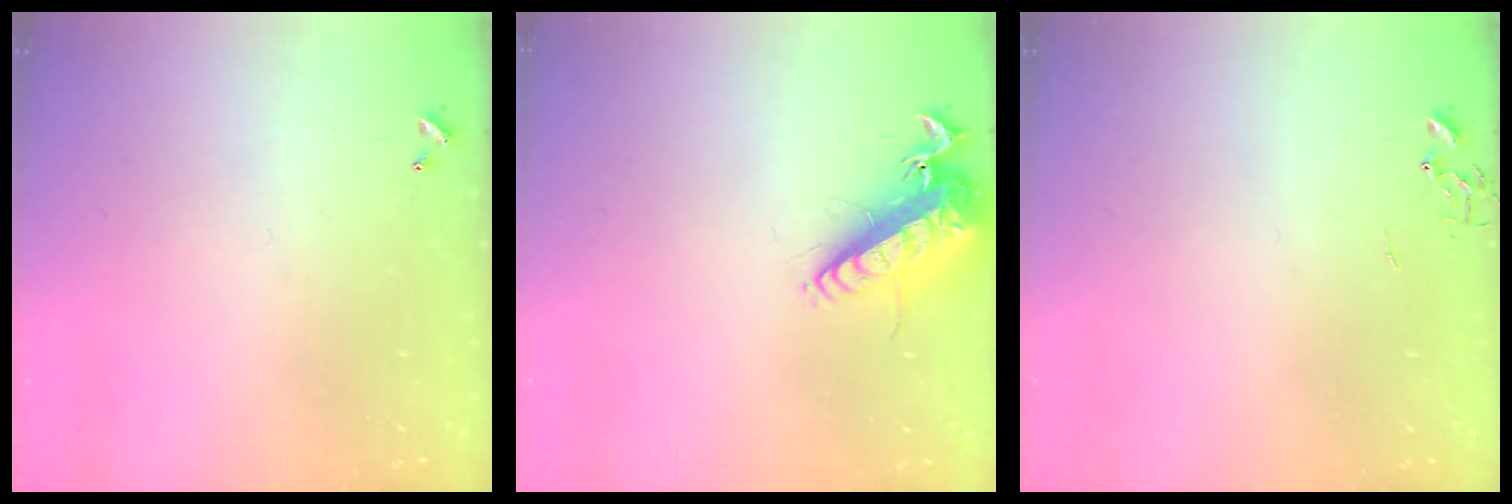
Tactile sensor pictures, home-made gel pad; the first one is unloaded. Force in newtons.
{"total": 15.9, "press": 15.5, "slide": 3.3}
{"total": 0.0}